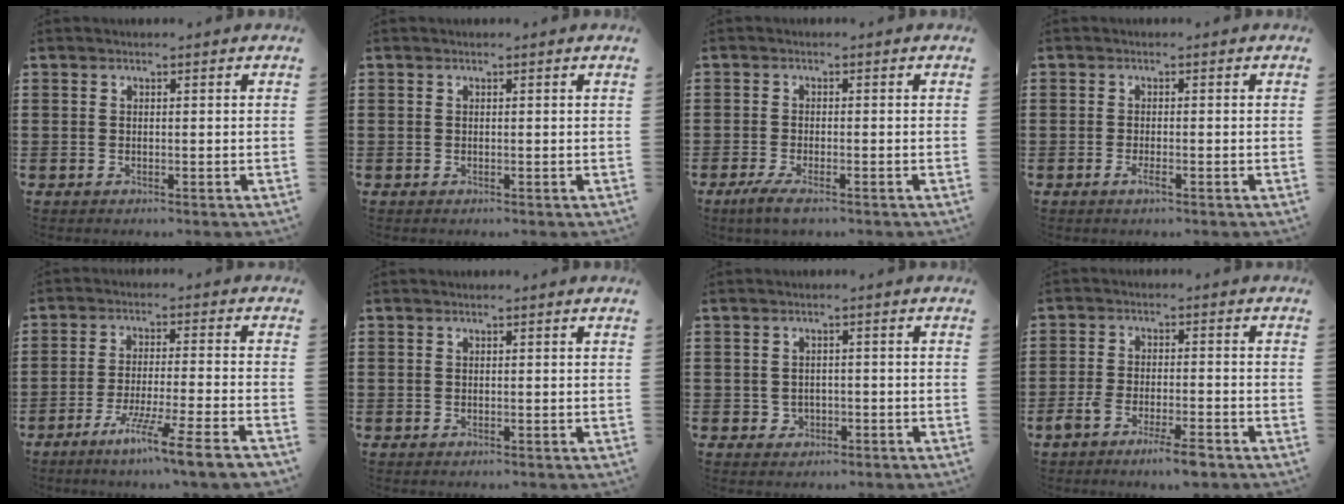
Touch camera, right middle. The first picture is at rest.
{"total": 0.0}
{"total": 2.7, "force": [-1.7, 0.3, 2.0], "torque": [-0.047, -0.006, -0.035]}
{"total": 1.5, "force": [-0.7, 0.3, 1.3], "torque": [-0.032, -0.004, -0.014]}
{"total": 7.6, "force": [-5.7, -0.7, 5.0], "torque": [-0.092, -0.013, -0.108]}
{"total": 0.0}
{"total": 1.3, "force": [-0.5, 1.2, 0.3], "torque": [-0.010, 0.001, -0.012]}
{"total": 5.3, "force": [-3.8, 0.8, 3.7], "torque": [-0.076, -0.004, -0.069]}